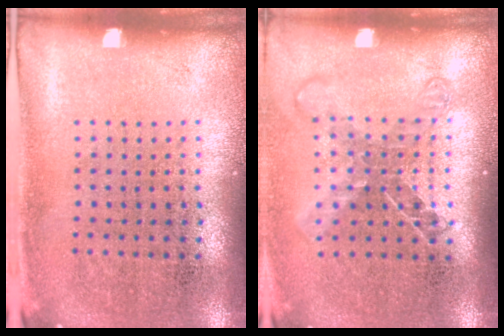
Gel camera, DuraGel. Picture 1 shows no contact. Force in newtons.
{"total": 1.7, "press": 1.3, "slide": 1.0}